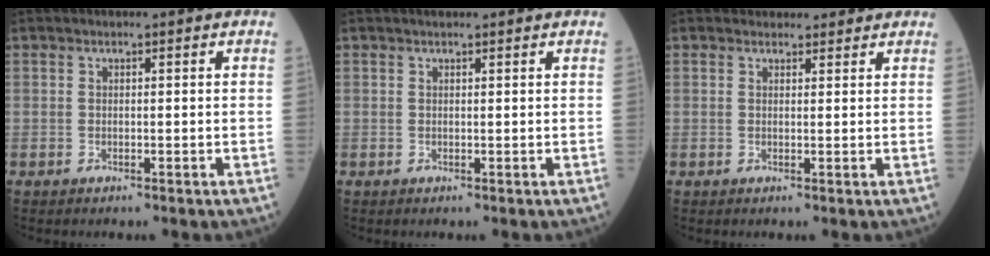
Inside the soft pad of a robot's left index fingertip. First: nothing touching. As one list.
[{"total": 1.3, "force": [1.2, 0.4, 0.2], "torque": [-0.009, 0.018, 0.022]}, {"total": 3.5, "force": [3.2, 1.3, 0.2], "torque": [0.000, 0.010, 0.040]}]